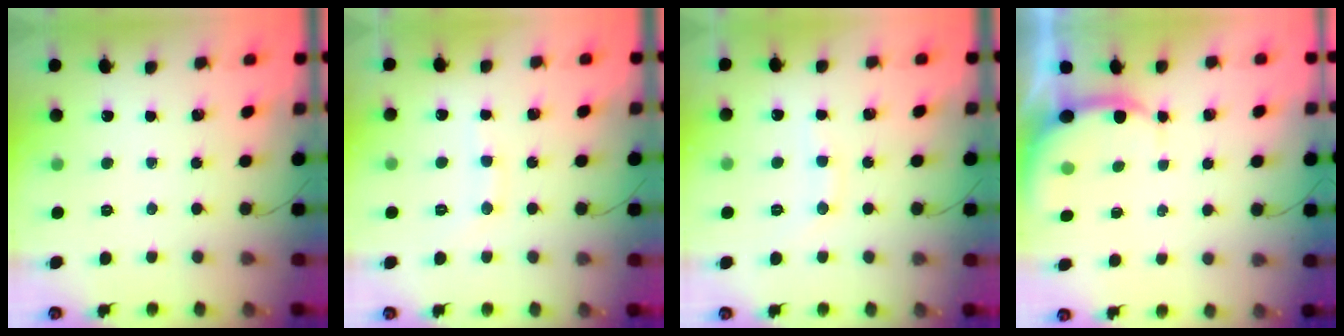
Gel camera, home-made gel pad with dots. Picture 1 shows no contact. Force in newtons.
{"total": 7.3, "press": 7.2, "slide": 1.4}
{"total": 7.1, "press": 6.9, "slide": 1.5}
{"total": 4.8, "press": 4.8, "slide": 0.7}